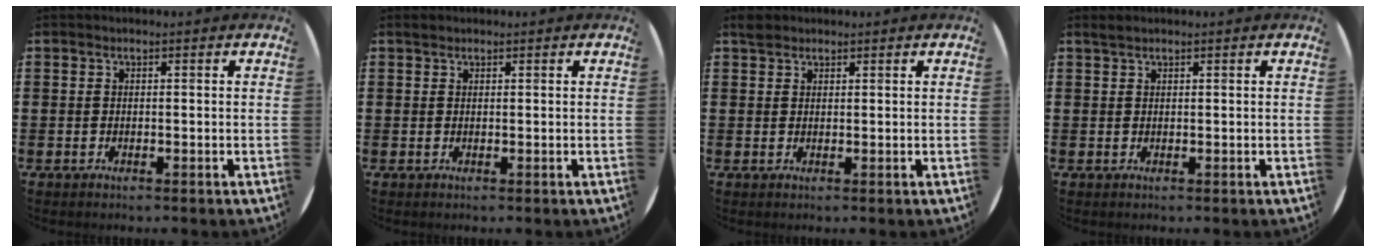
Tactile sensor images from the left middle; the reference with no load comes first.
{"total": 0.6, "force": [0.5, 0.2, 0.0], "torque": [0.008, 0.000, 0.008]}
{"total": 1.4, "force": [1.3, 0.6, 0.2], "torque": [0.001, 0.001, 0.022]}
{"total": 0.7, "force": [0.7, 0.1, 0.1], "torque": [-0.003, 0.001, 0.013]}